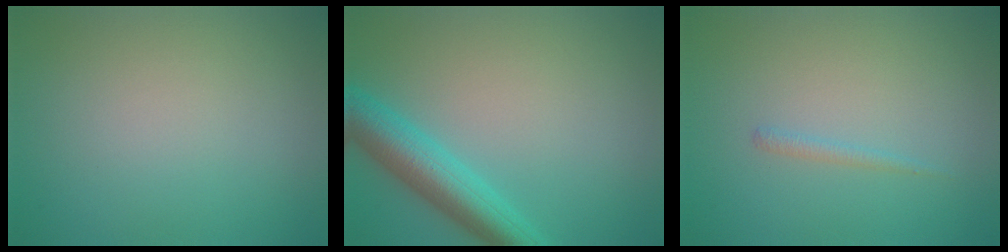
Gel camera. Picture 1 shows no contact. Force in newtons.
{"total": 5.3, "press": 5.3, "slide": 0.4}
{"total": 0.8, "press": 0.8, "slide": 0.1}